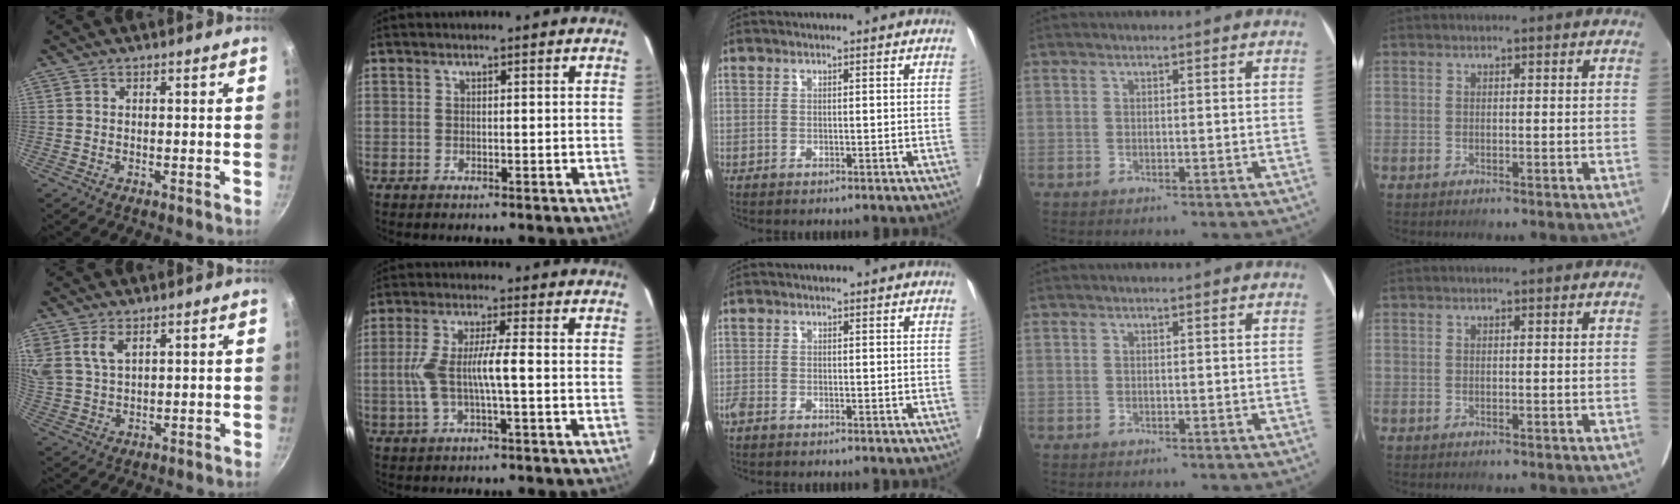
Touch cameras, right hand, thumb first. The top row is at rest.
{"thumb": {"total": 7.9, "force": [3.7, 4.6, 5.1], "torque": [-0.111, -0.003, 0.085]}, "index": {"total": 7.0, "force": [-0.7, 0.7, 6.9], "torque": [-0.146, 0.011, -0.013]}, "middle": {"total": 1.5, "force": [-1.1, 0.6, 0.7], "torque": [-0.023, -0.003, -0.023]}}